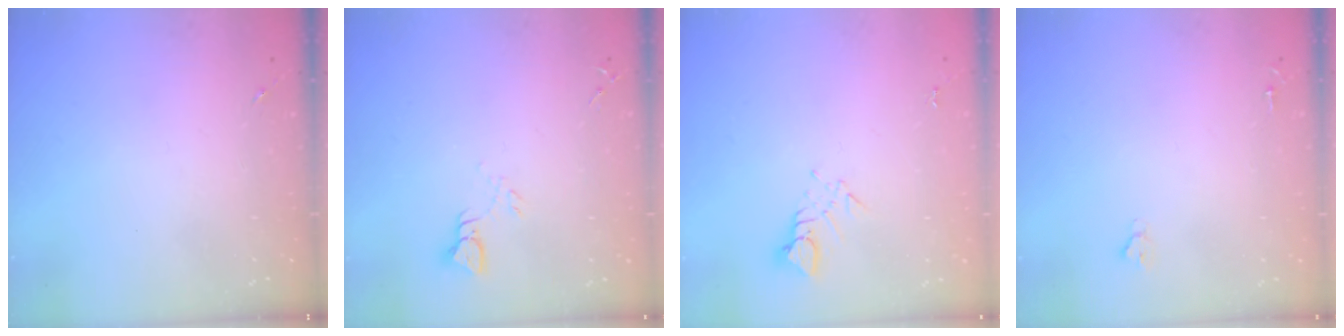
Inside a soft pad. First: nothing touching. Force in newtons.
{"total": 3.7, "press": 3.7, "slide": 0.2}
{"total": 3.2, "press": 3.2, "slide": 0.2}
{"total": 1.9, "press": 1.9, "slide": 0.2}